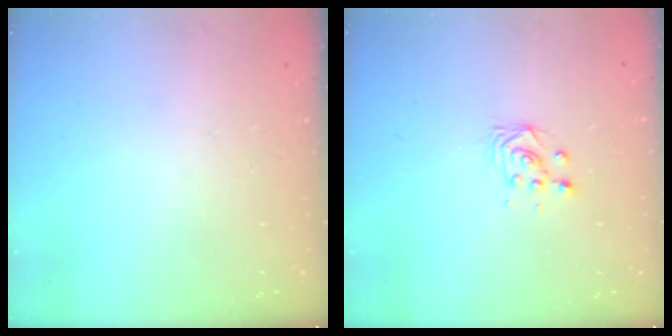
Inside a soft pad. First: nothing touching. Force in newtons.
{"total": 2.9, "press": 2.9, "slide": 0.1}